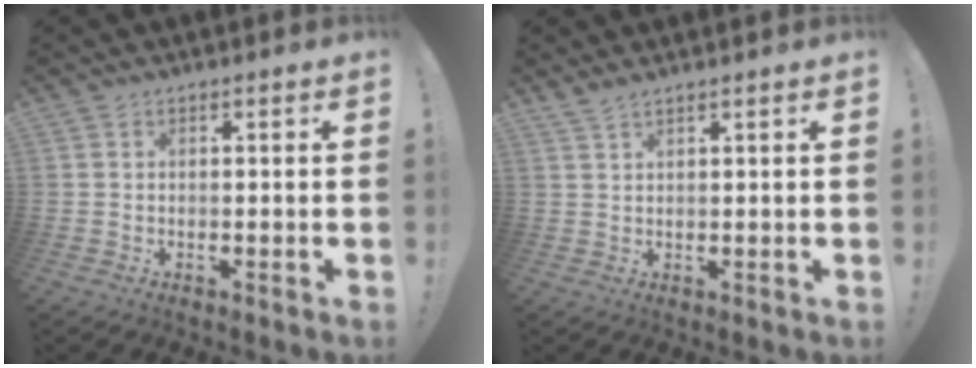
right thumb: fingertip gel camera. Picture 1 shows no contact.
{"total": 1.9, "force": [1.7, -0.1, 1.0], "torque": [-0.028, -0.006, 0.032]}